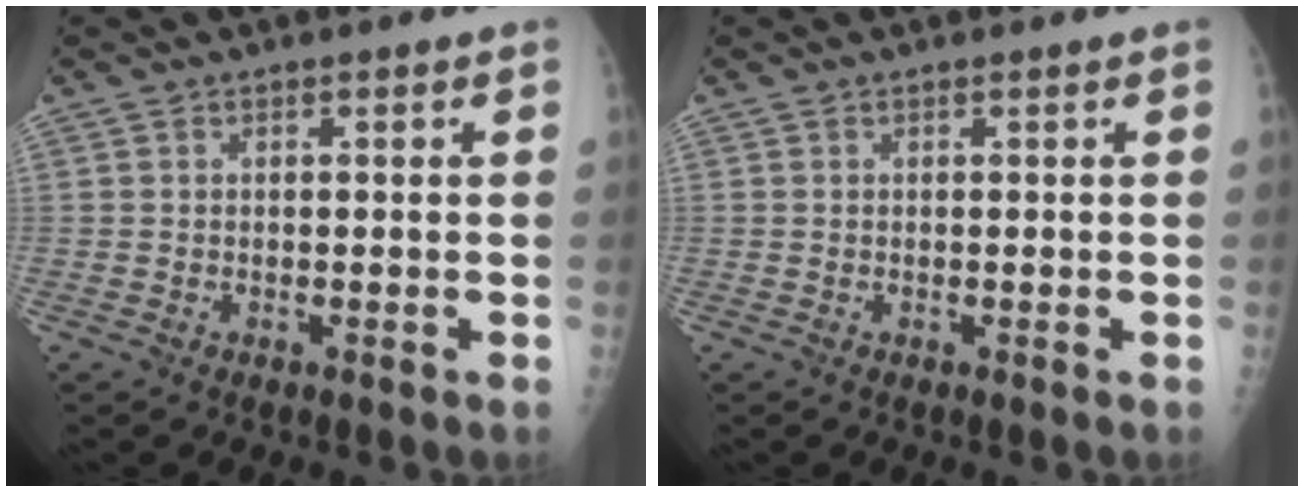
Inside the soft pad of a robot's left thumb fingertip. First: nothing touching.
{"total": 0.0}